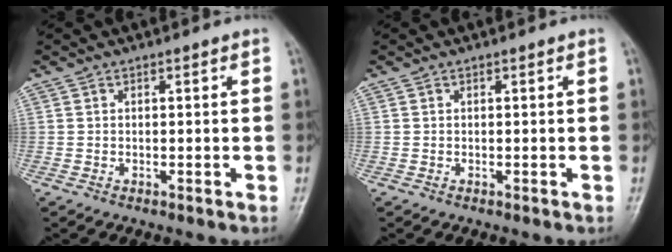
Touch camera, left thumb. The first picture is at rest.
{"total": 0.0}